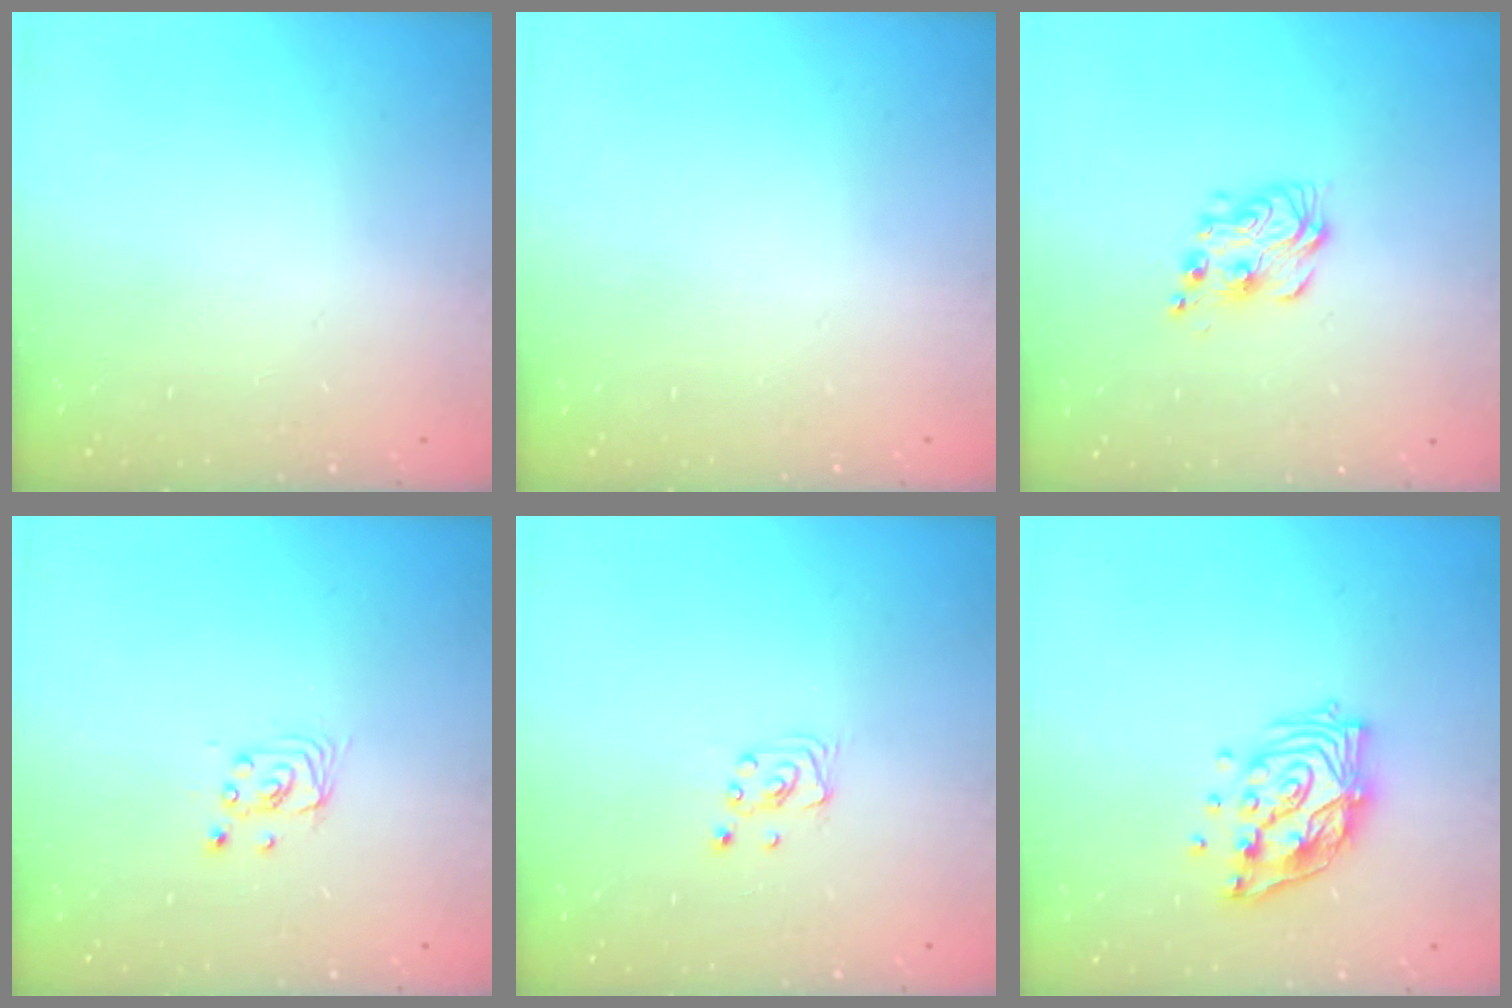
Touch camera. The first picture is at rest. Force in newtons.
{"total": 0.0}
{"total": 8.1, "press": 8.1, "slide": 0.4}
{"total": 2.5, "press": 2.5, "slide": 0.1}
{"total": 2.3, "press": 2.3, "slide": 0.2}
{"total": 13.7, "press": 13.7, "slide": 1.2}